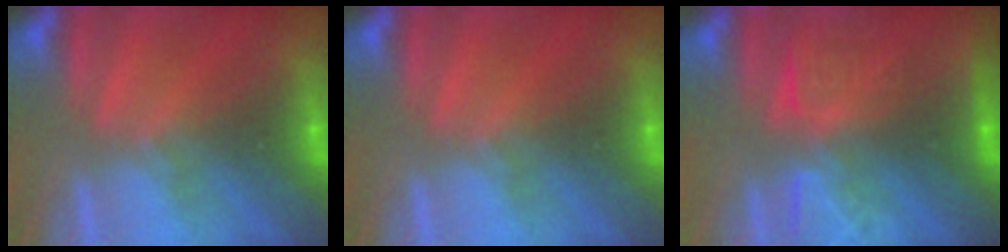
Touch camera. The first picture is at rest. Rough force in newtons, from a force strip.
{"total": 0.0}
{"total": 8.0}